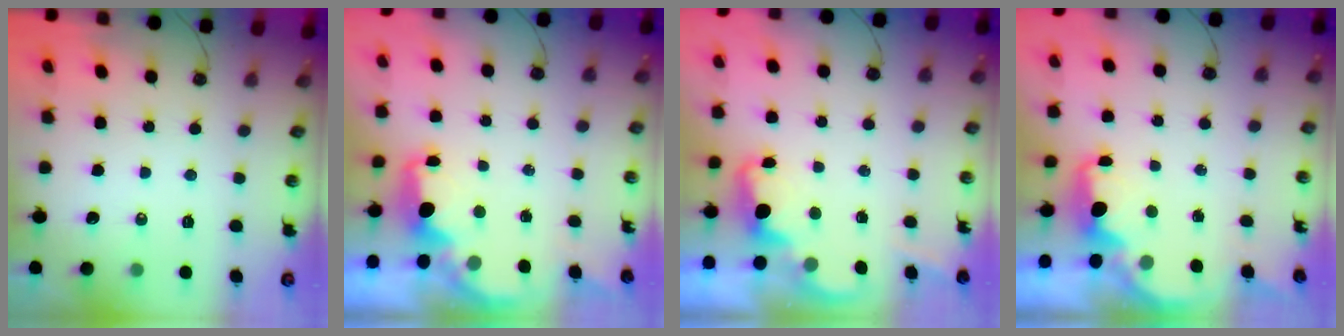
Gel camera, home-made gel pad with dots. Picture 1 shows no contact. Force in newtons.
{"total": 2.5, "press": 2.3, "slide": 0.7}
{"total": 2.2, "press": 2.1, "slide": 0.5}
{"total": 2.5, "press": 2.4, "slide": 0.8}